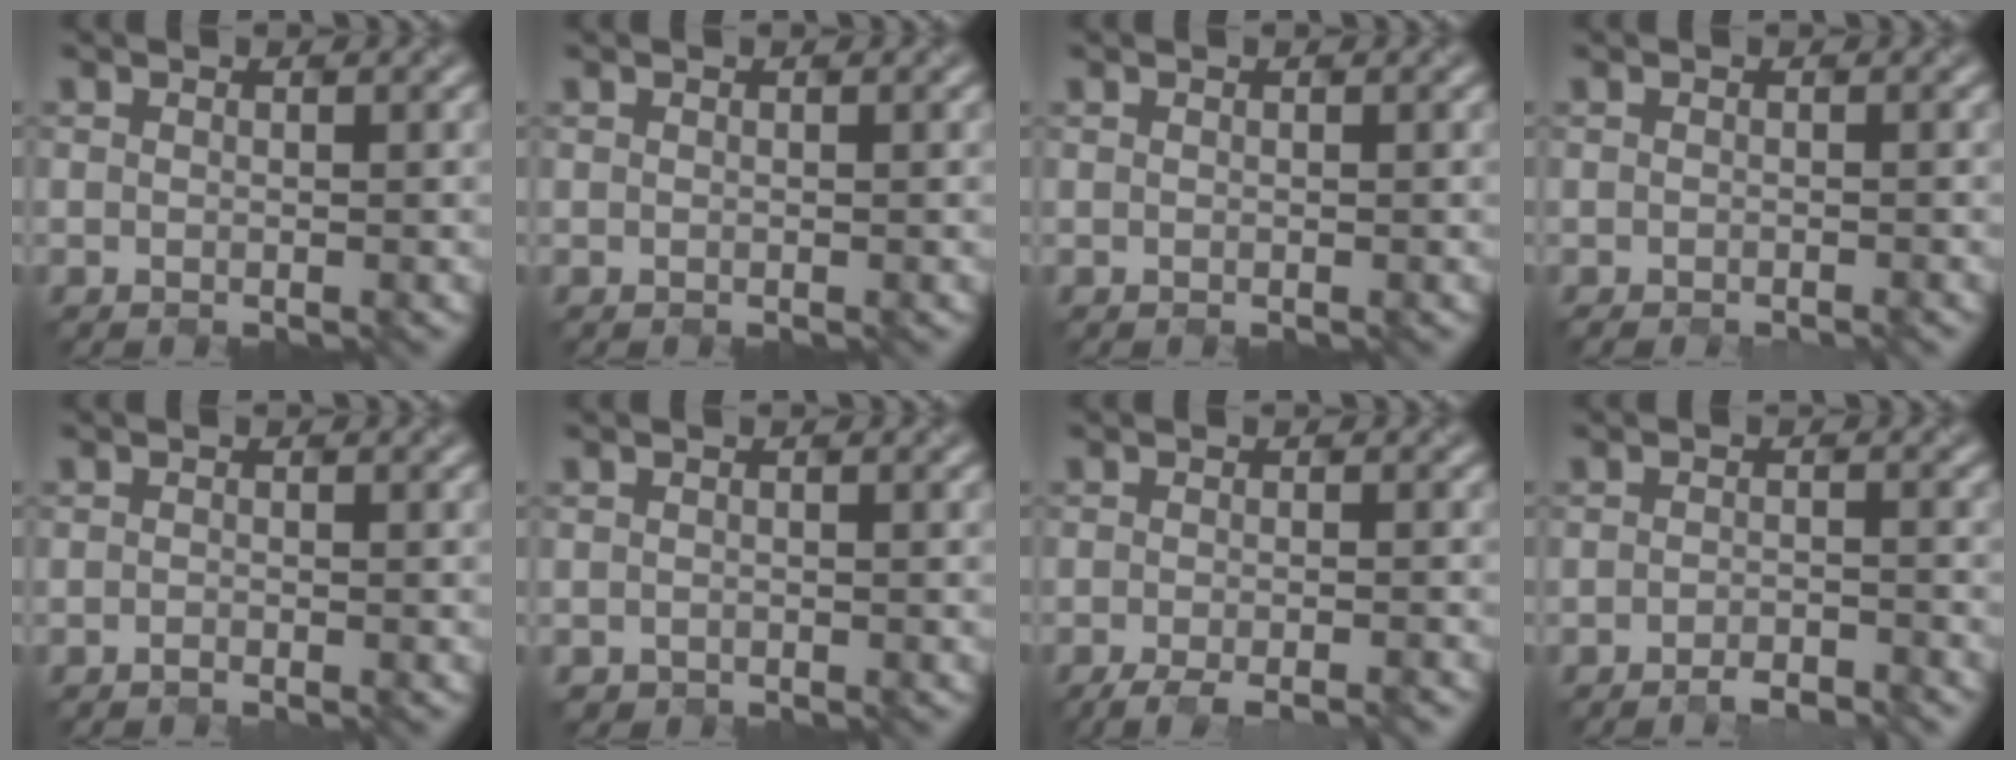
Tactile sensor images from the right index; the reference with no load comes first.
{"total": 0.0}
{"total": 0.0}
{"total": 0.5, "force": [-0.3, 0.2, 0.4], "torque": [0.005, 0.006, -0.006]}
{"total": 0.6, "force": [-0.6, -0.1, 0.1], "torque": [-0.004, 0.003, -0.010]}
{"total": 0.5, "force": [-0.4, 0.0, -0.3], "torque": [0.005, 0.000, 0.001]}
{"total": 3.1, "force": [-1.9, 0.6, 2.4], "torque": [-0.022, -0.002, -0.027]}
{"total": 2.0, "force": [-1.8, 0.1, 0.7], "torque": [-0.011, -0.001, -0.032]}